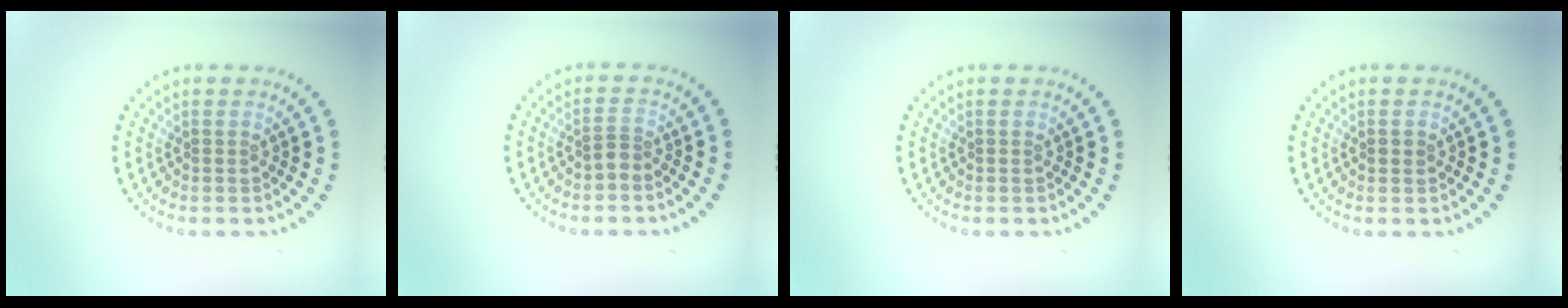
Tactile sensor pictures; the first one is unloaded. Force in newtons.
{"total": 0.9, "press": 0.5, "slide": 0.7}
{"total": 0.0}
{"total": 1.0, "press": 0.9, "slide": 0.2}